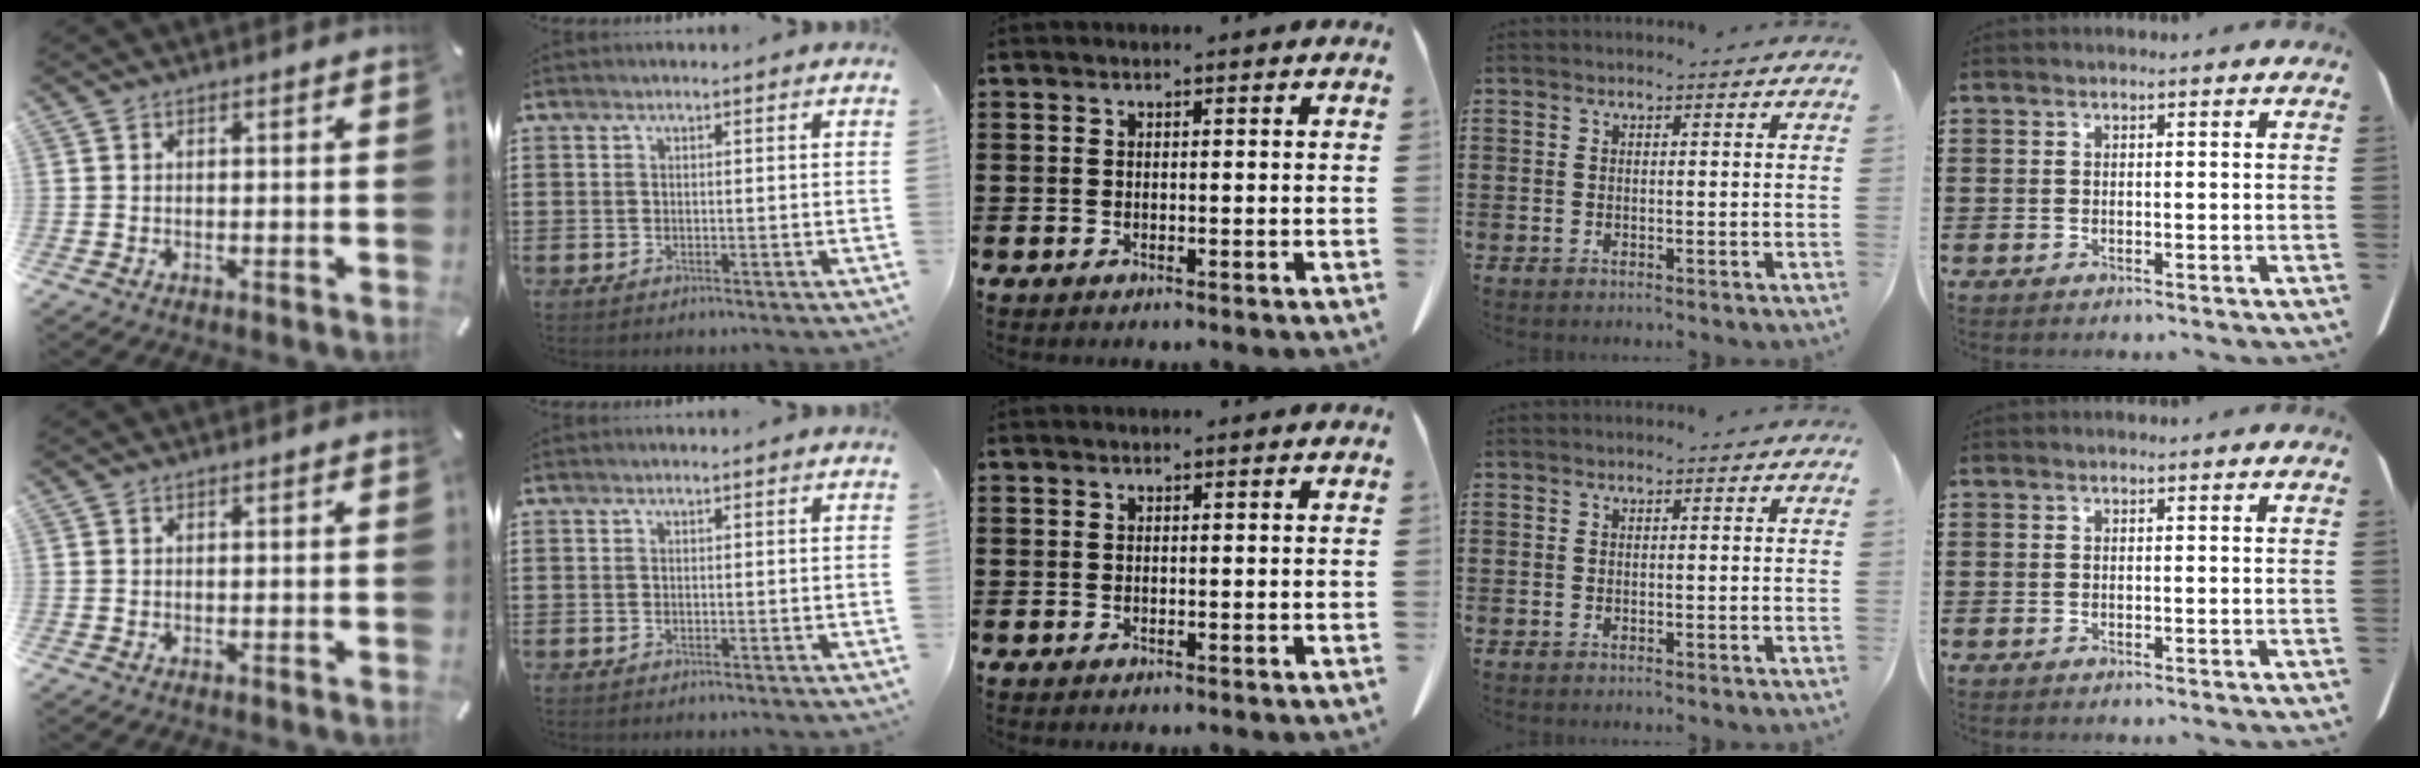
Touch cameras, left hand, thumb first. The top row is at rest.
{}